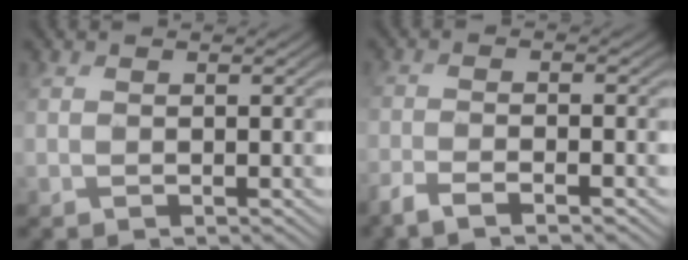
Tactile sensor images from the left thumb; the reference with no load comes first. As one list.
[{"total": 4.1, "force": [-2.9, 0.6, 2.8], "torque": [-0.049, -0.003, -0.069]}]